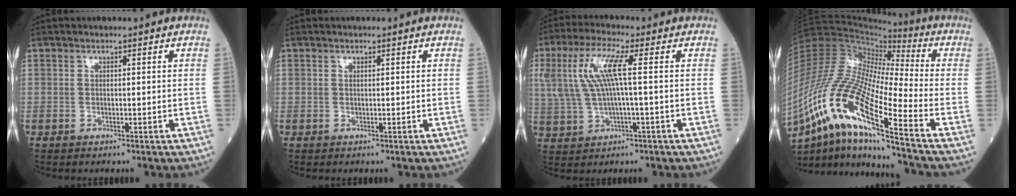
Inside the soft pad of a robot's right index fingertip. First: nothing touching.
{"total": 0.0}
{"total": 9.0, "force": [1.8, 1.2, 8.7], "torque": [-0.206, 0.022, 0.039]}
{"total": 20.6, "force": [-11.5, 1.7, 17.0], "torque": [-0.378, -0.031, -0.216]}